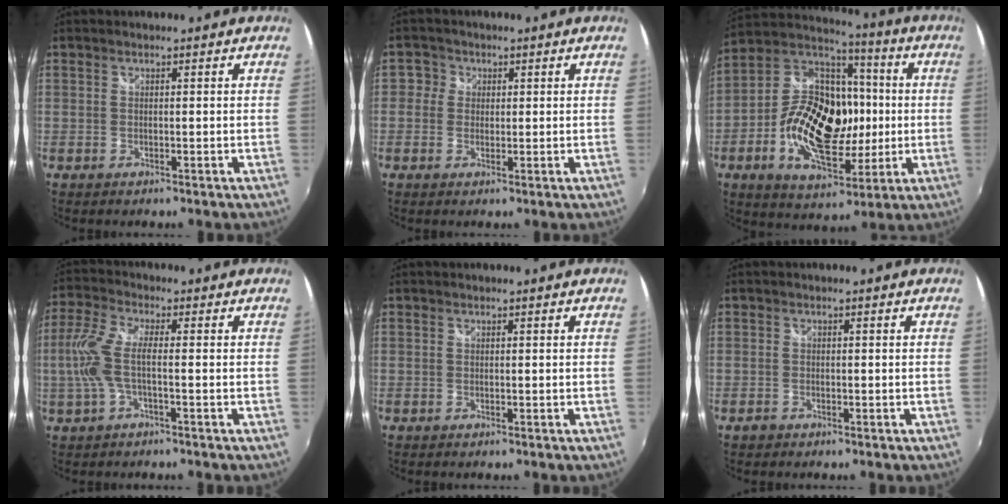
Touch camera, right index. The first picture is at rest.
{"total": 2.8, "force": [0.0, 2.8, 0.3], "torque": [0.004, 0.006, -0.007]}
{"total": 21.3, "force": [-2.6, 13.2, 16.5], "torque": [-0.326, 0.028, -0.039]}
{"total": 7.3, "force": [-1.1, 1.8, 7.0], "torque": [-0.162, 0.001, -0.020]}
{"total": 0.0}
{"total": 1.3, "force": [-0.9, 0.9, 0.3], "torque": [-0.007, -0.001, -0.015]}